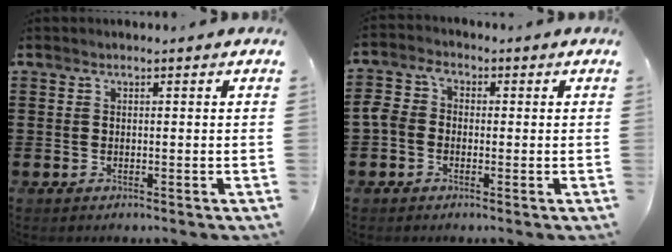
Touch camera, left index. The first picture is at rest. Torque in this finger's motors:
{"motor_torque": [1.07, 1.07, 0.26, 0.08]}